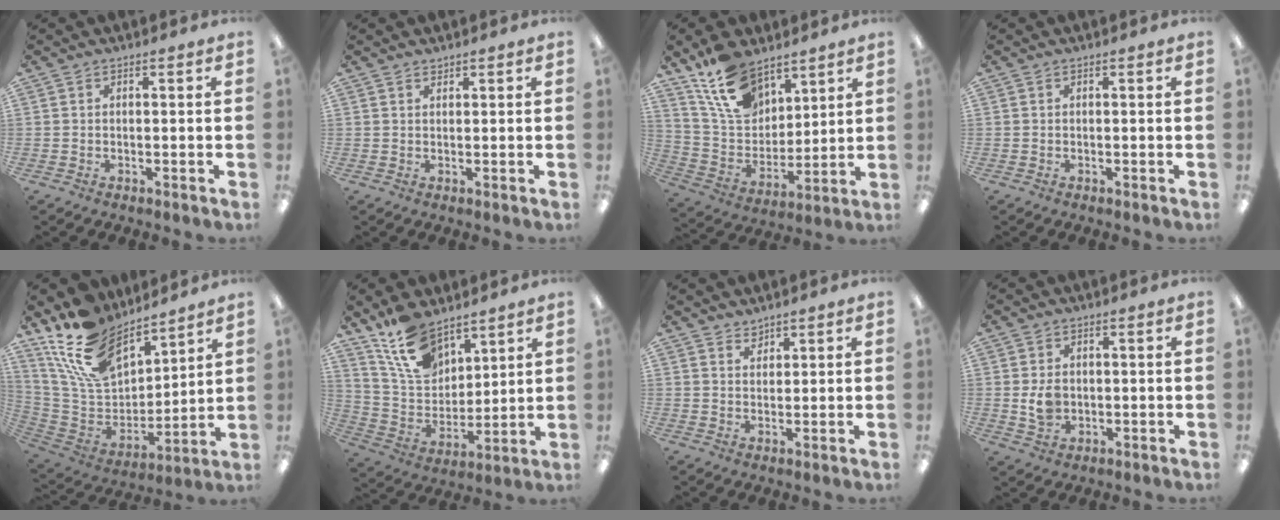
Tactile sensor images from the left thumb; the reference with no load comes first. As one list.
[{"total": 1.1, "force": [1.1, 0.2, 0.0], "torque": [-0.001, -0.002, 0.021]}, {"total": 15.7, "force": [10.4, 9.2, 7.3], "torque": [-0.139, -0.046, 0.199]}, {"total": 0.0}, {"total": 20.2, "force": [14.2, 10.8, 9.5], "torque": [-0.209, -0.078, 0.266]}, {"total": 14.7, "force": [10.2, 8.2, 6.8], "torque": [-0.136, -0.045, 0.196]}, {"total": 2.6, "force": [2.4, 1.1, -0.1], "torque": [0.007, -0.013, 0.046]}, {"total": 4.9, "force": [0.1, 3.7, 3.2], "torque": [-0.050, -0.002, 0.000]}]